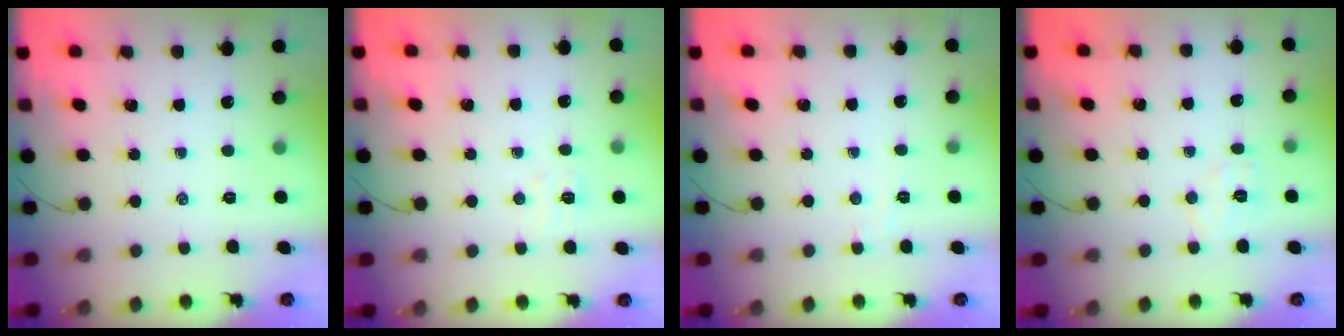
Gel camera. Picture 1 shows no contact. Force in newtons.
{"total": 3.6, "press": 3.4, "slide": 1.2}
{"total": 2.6, "press": 2.5, "slide": 0.7}
{"total": 4.9, "press": 4.8, "slide": 1.1}